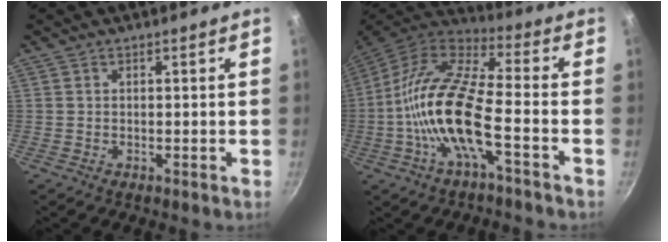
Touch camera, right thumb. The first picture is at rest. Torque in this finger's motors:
{"motor_torque": [2.63, 2.38, 2.37, -0.40, 0.76]}